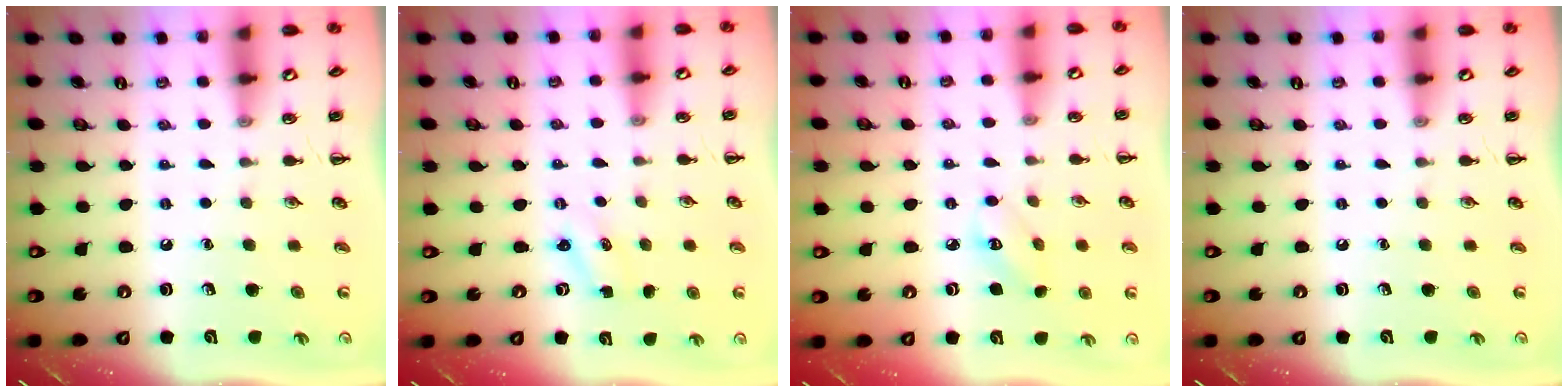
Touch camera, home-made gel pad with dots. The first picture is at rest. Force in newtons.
{"total": 0.9, "press": 0.8, "slide": 0.3}
{"total": 3.2, "press": 3.1, "slide": 0.6}
{"total": 0.0}